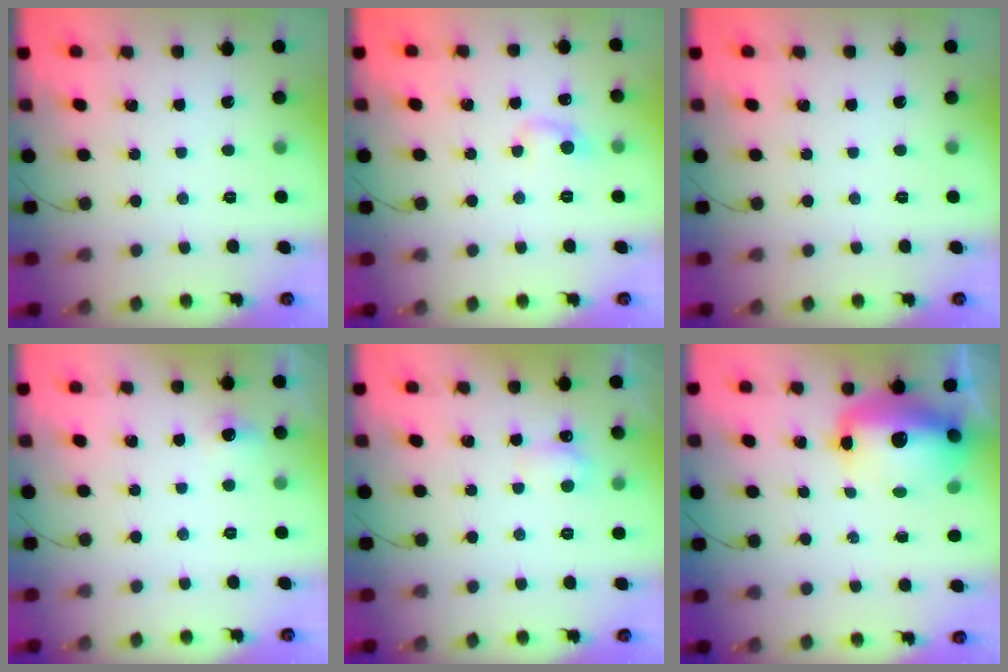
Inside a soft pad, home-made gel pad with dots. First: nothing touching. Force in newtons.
{"total": 4.8, "press": 4.5, "slide": 1.5}
{"total": 0.0}
{"total": 4.3, "press": 4.0, "slide": 1.6}
{"total": 4.2, "press": 4.1, "slide": 1.0}
{"total": 15.9, "press": 15.4, "slide": 3.8}